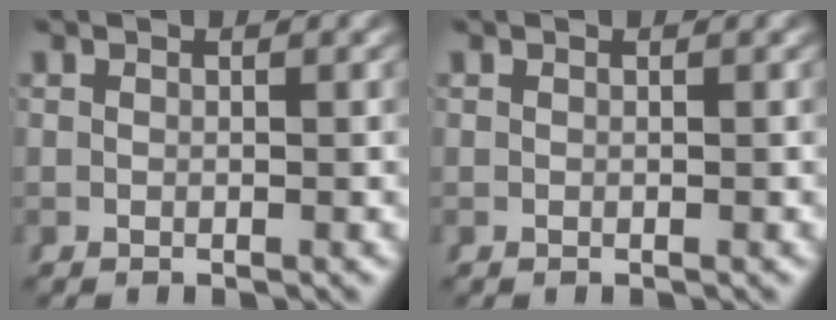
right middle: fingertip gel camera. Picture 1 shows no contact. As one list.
[{"total": 0.0}]